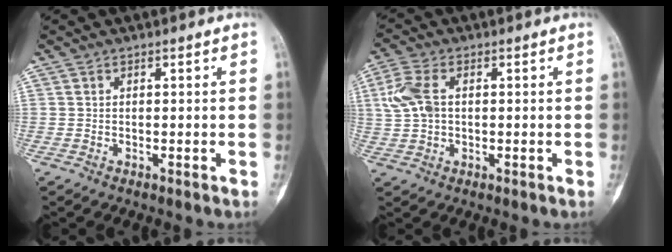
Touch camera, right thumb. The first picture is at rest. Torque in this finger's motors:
{"motor_torque": [-0.26, 1.33, 0.52, 0.52, 0.02]}